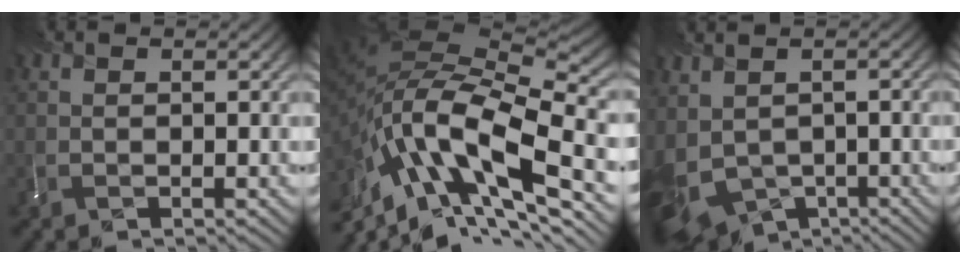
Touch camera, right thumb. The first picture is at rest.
{"total": 17.5, "force": [-6.8, 7.4, 14.4], "torque": [-0.297, 0.001, -0.133]}
{"total": 9.0, "force": [-1.8, 6.4, 6.1], "torque": [-0.148, -0.044, -0.005]}